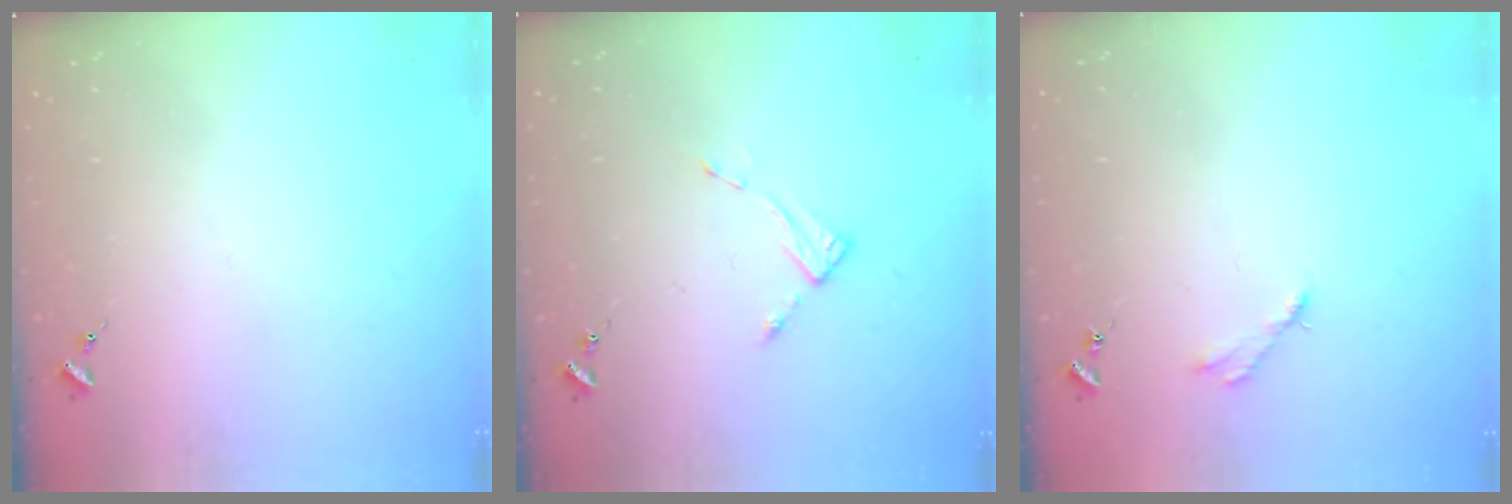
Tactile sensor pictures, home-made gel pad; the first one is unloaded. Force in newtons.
{"total": 2.6, "press": 2.6, "slide": 0.3}
{"total": 2.8, "press": 2.8, "slide": 0.4}